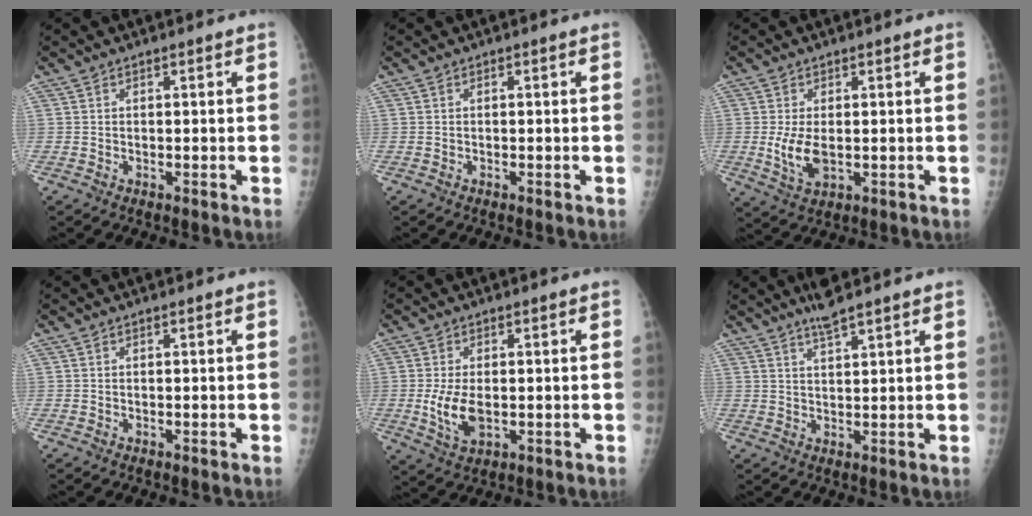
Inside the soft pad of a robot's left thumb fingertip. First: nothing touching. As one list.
[{"total": 0.0}, {"total": 5.6, "force": [-0.1, 2.8, 4.8], "torque": [-0.093, -0.015, 0.007]}, {"total": 0.0}, {"total": 6.3, "force": [-0.6, 3.3, 5.3], "torque": [-0.102, -0.014, -0.003]}, {"total": 4.3, "force": [3.4, 0.3, 2.6], "torque": [-0.043, -0.011, 0.064]}]